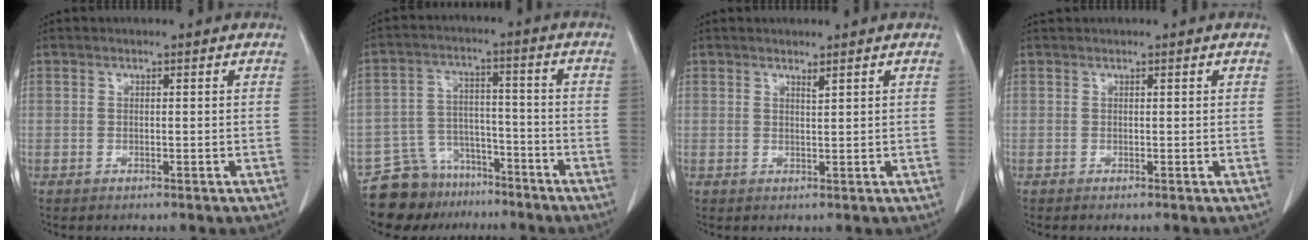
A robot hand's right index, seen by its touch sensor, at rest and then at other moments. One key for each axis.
{"total": 9.6, "fx": -7.8, "fy": 5.5, "fz": 1.1, "tx": -0.021, "ty": 0.033, "tz": -0.129}
{"total": 0.9, "fx": 0.8, "fy": -0.1, "fz": 0.4, "tx": -0.010, "ty": -0.008, "tz": 0.015}
{"total": 0.5, "fx": 0.4, "fy": 0.0, "fz": 0.3, "tx": -0.011, "ty": 0.014, "tz": 0.010}